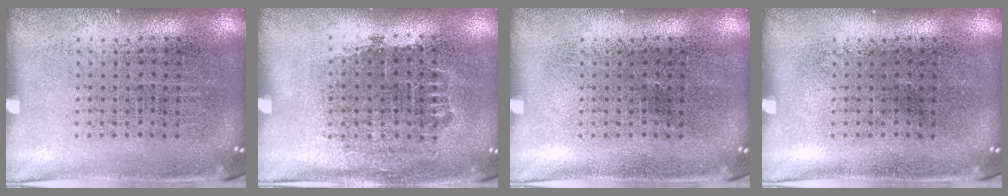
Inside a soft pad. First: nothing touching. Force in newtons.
{"total": 0.7, "press": 0.6, "slide": 0.3}
{"total": 0.0}
{"total": 0.0}